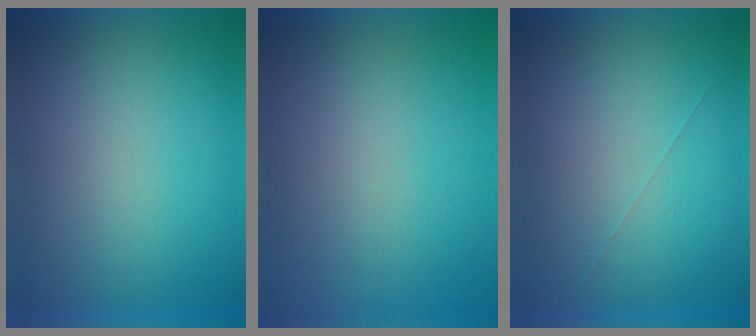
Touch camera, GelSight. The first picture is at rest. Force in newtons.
{"total": 8.4}
{"total": 1.0}